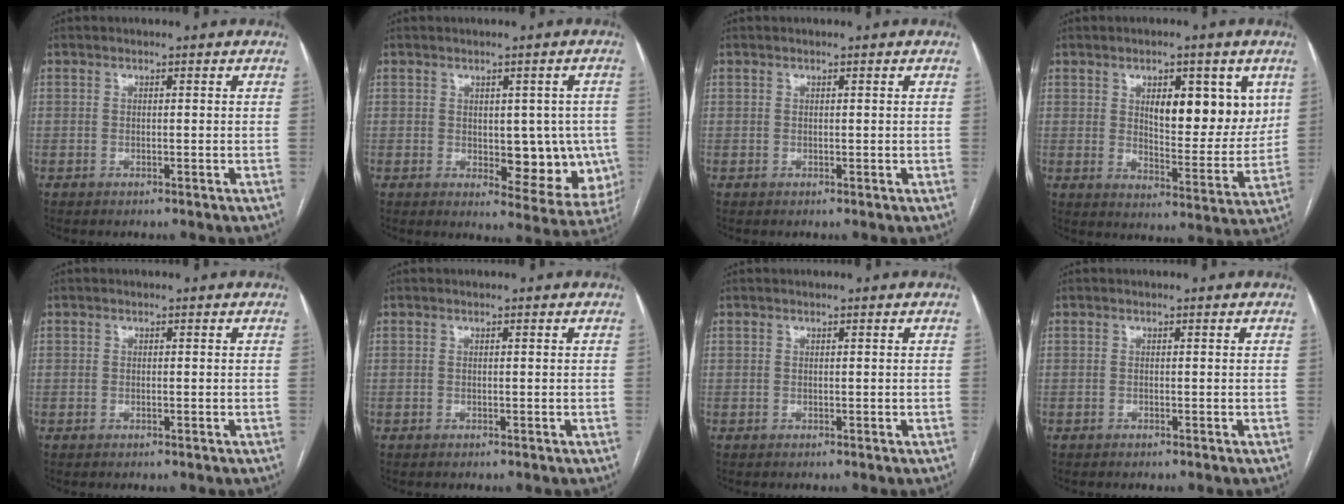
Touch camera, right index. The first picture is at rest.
{"total": 9.6, "force": [-0.6, 5.1, 8.1], "torque": [-0.076, 0.002, 0.004]}
{"total": 0.0}
{"total": 11.8, "force": [4.3, 4.6, 10.0], "torque": [-0.135, -0.002, 0.068]}
{"total": 0.0}
{"total": 0.0}
{"total": 0.0}
{"total": 0.0}